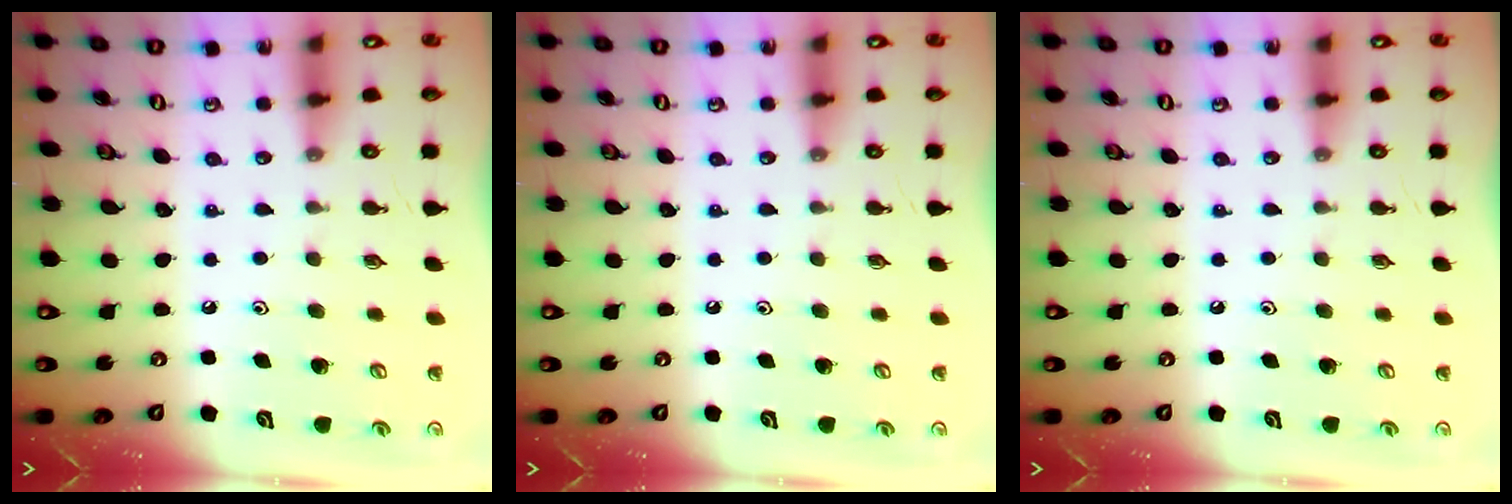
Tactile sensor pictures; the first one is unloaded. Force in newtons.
{"total": 0.0}
{"total": 0.0}